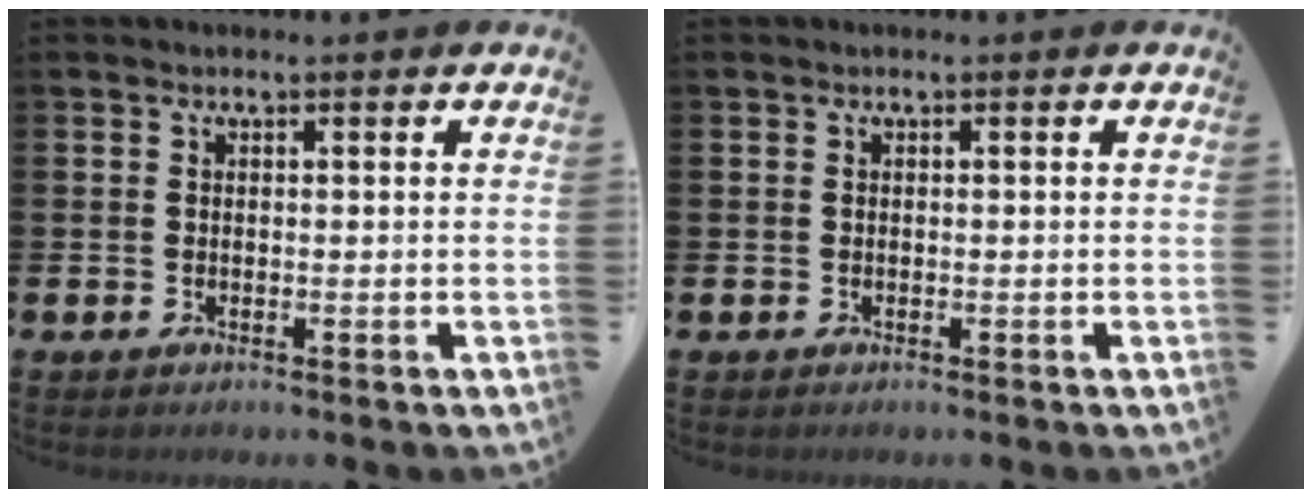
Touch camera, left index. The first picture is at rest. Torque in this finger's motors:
{"motor_torque": [0.00, 0.00, 0.00, 0.01]}